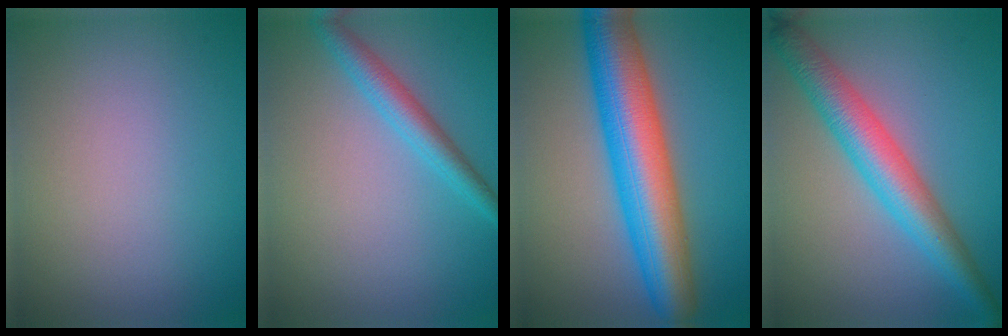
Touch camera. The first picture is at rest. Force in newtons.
{"total": 2.9, "press": 2.9, "slide": 0.1}
{"total": 10.0, "press": 10.0, "slide": 0.2}
{"total": 5.8, "press": 5.8, "slide": 0.1}